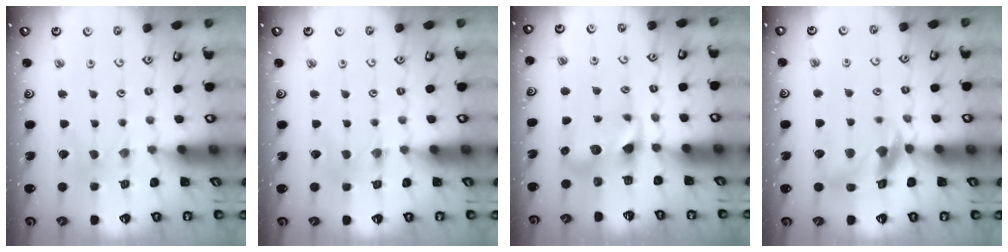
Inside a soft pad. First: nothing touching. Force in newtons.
{"total": 1.6, "press": 1.5, "slide": 0.2}
{"total": 6.7, "press": 6.6, "slide": 0.8}
{"total": 10.9, "press": 10.7, "slide": 1.7}